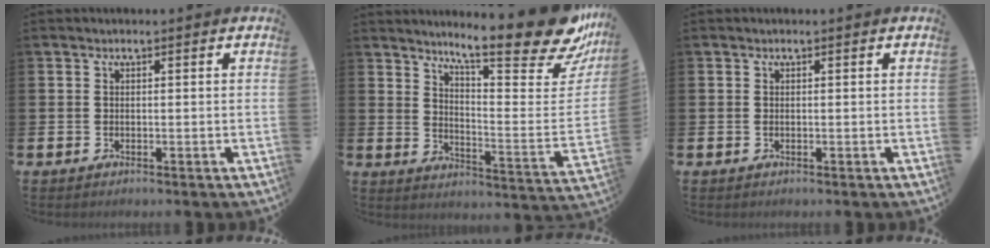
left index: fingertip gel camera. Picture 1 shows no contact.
{"total": 14.0, "force": [11.3, 2.6, 7.8], "torque": [-0.121, -0.089, 0.184]}
{"total": 0.0}